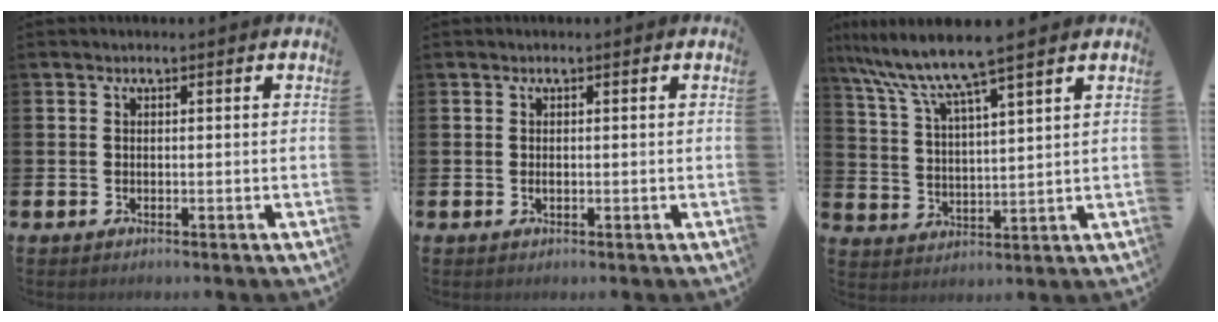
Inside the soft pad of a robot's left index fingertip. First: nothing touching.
{"total": 0.5, "force": [-0.1, 0.3, 0.5], "torque": [-0.015, 0.002, 0.000]}
{"total": 8.3, "force": [7.2, 0.3, 4.1], "torque": [-0.106, -0.033, 0.126]}